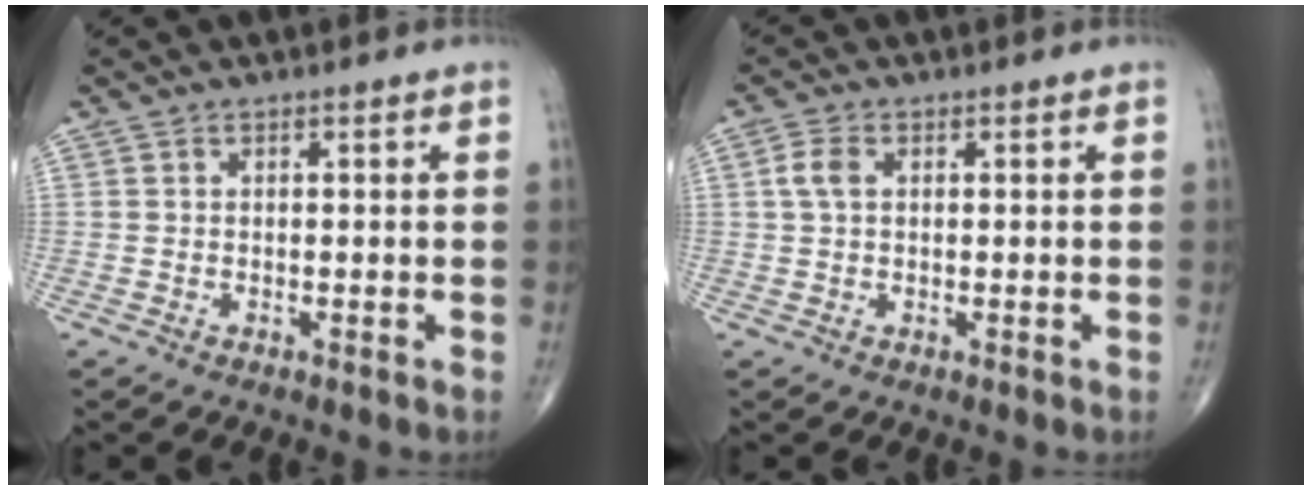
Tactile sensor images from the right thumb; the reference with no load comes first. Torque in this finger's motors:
{"motor_torque": [-0.05, 0.04, 0.40, 0.15, 0.01]}